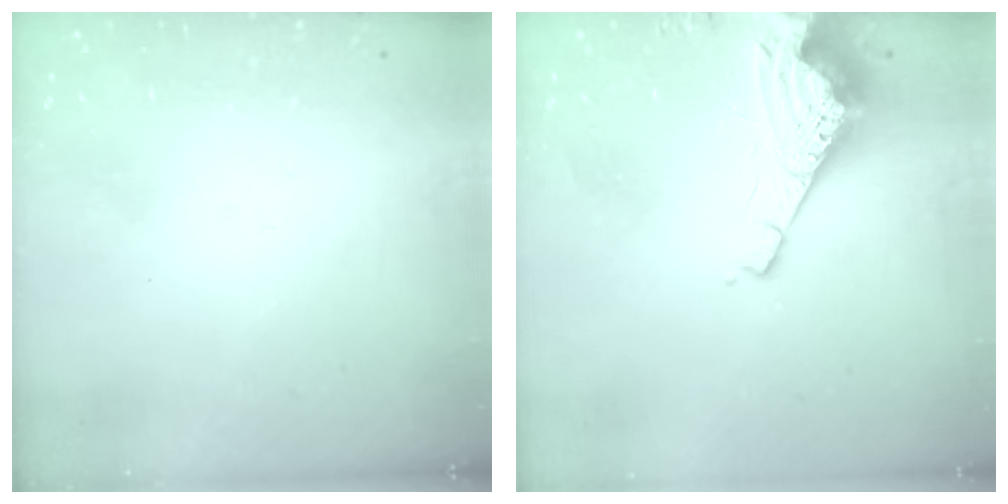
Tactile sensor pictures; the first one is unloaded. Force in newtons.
{"total": 10.1, "press": 10.0, "slide": 1.1}